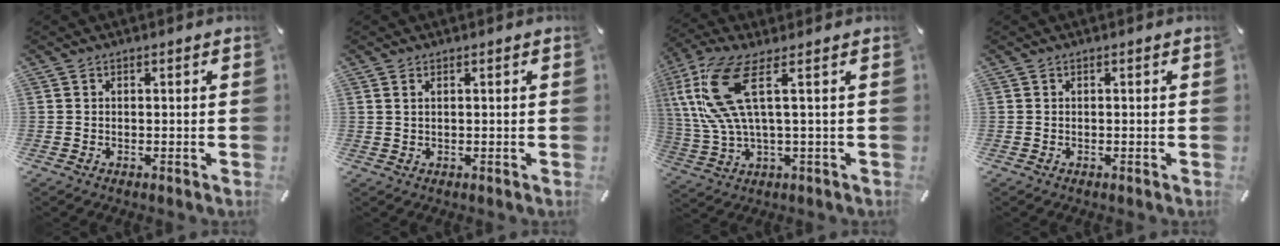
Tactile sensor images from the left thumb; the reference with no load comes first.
{"total": 0.9, "force": [0.5, 0.1, 0.8], "torque": [-0.016, 0.000, 0.009]}
{"total": 14.0, "force": [3.6, 4.6, 12.7], "torque": [-0.283, -0.012, 0.060]}
{"total": 0.0}